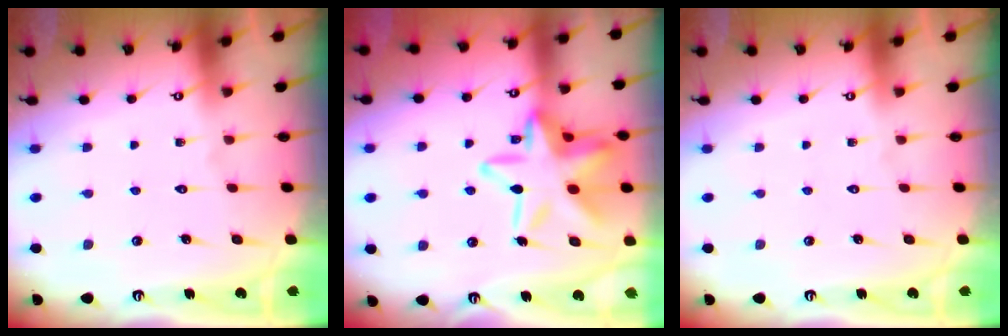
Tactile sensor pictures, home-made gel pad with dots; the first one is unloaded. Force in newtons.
{"total": 19.1, "press": 19.0, "slide": 1.8}
{"total": 0.0}